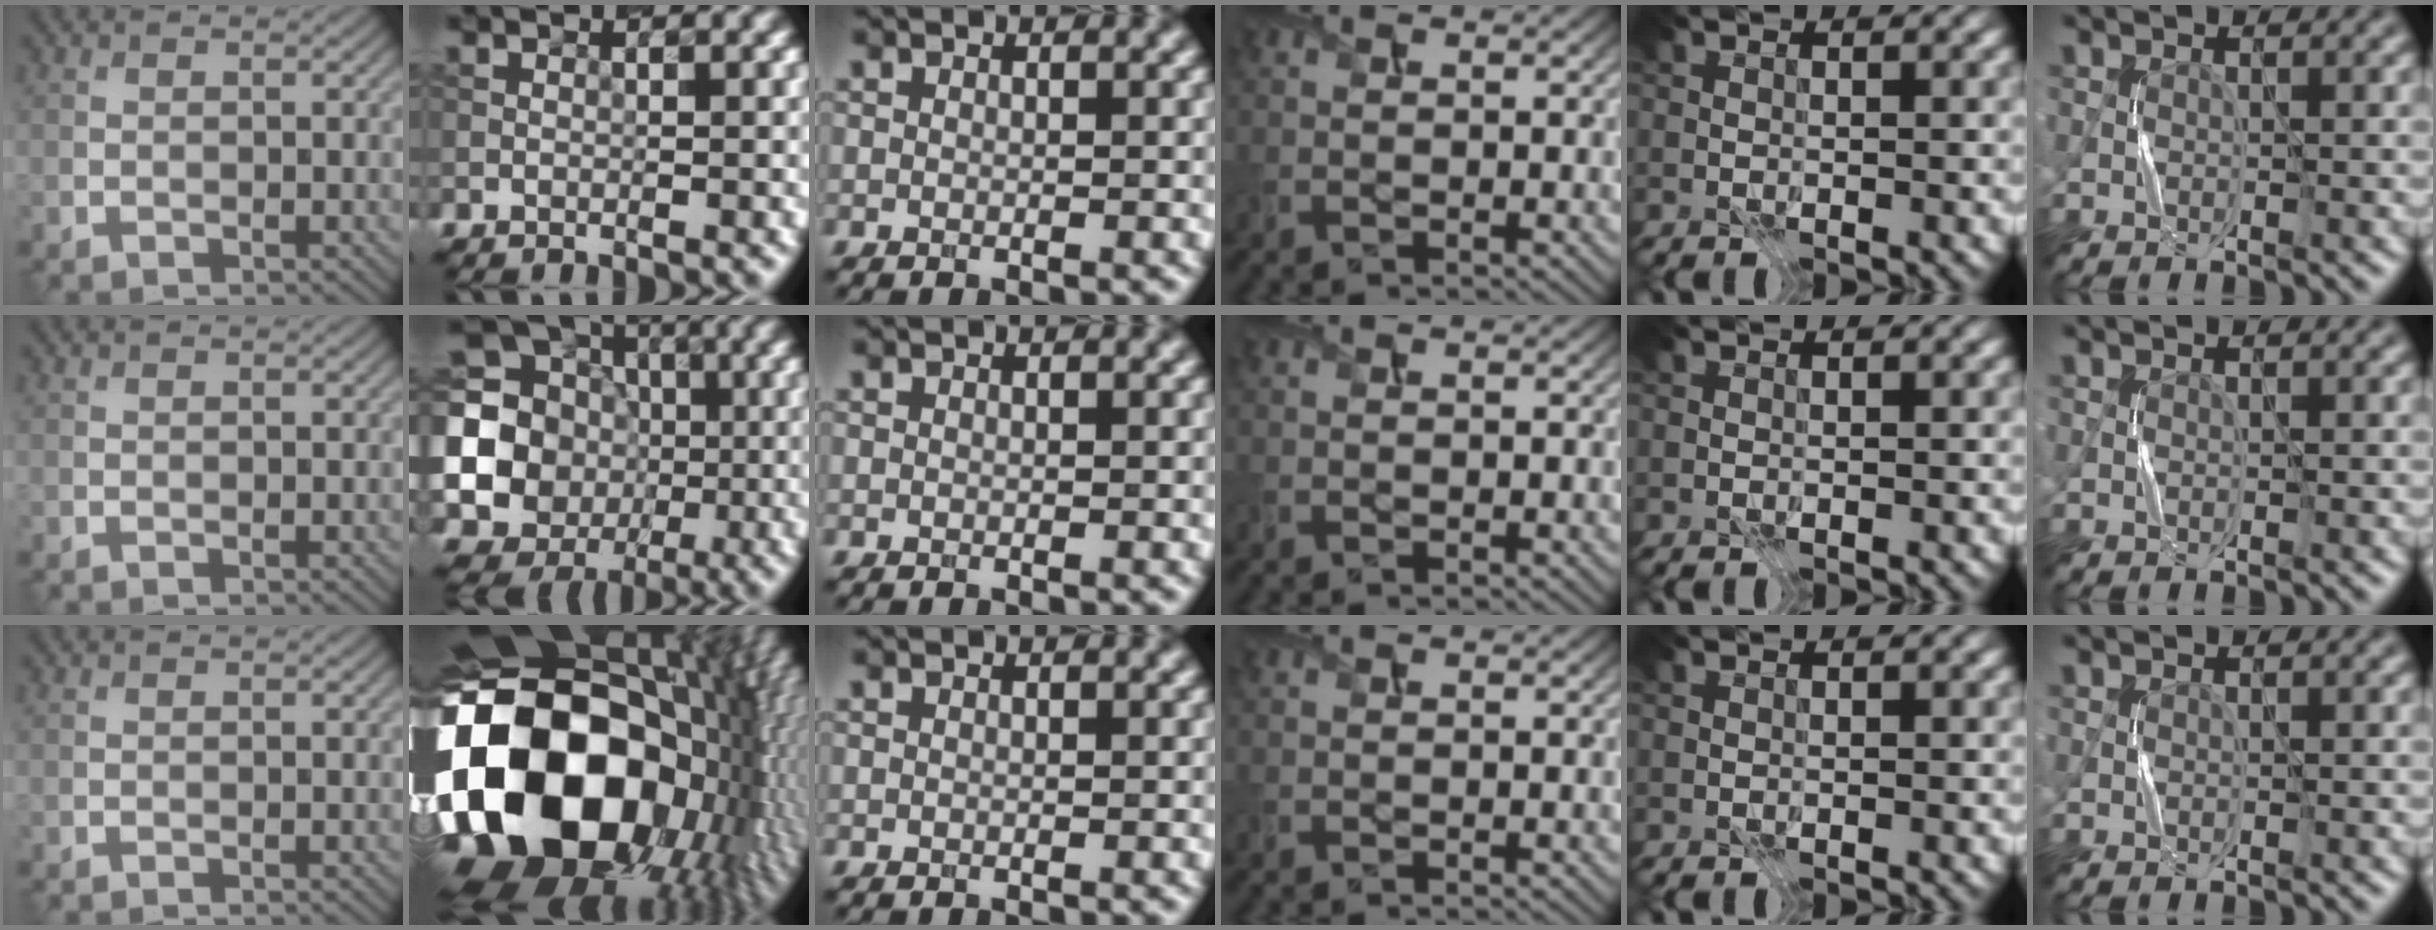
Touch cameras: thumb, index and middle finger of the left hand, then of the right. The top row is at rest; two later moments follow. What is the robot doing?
{"motion": "press", "object": "sticker"}